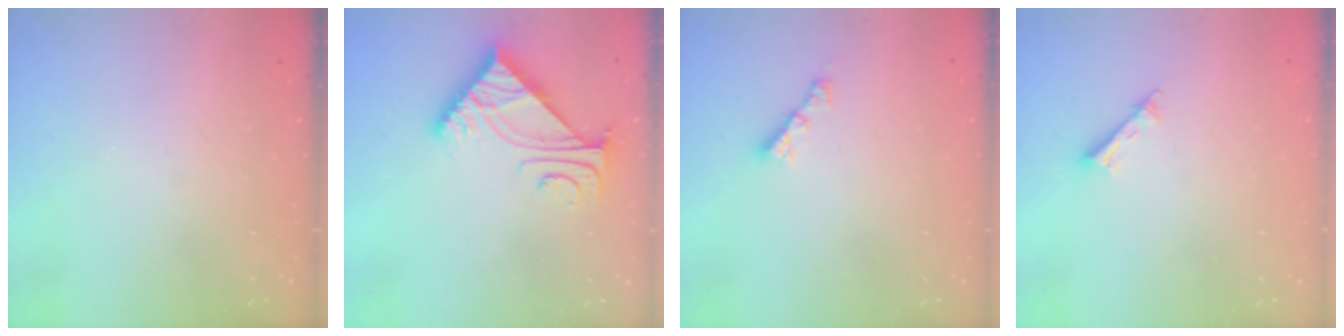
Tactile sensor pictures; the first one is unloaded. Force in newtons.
{"total": 6.1, "press": 6.1, "slide": 0.7}
{"total": 2.4, "press": 2.4, "slide": 0.3}
{"total": 2.2, "press": 2.1, "slide": 0.4}